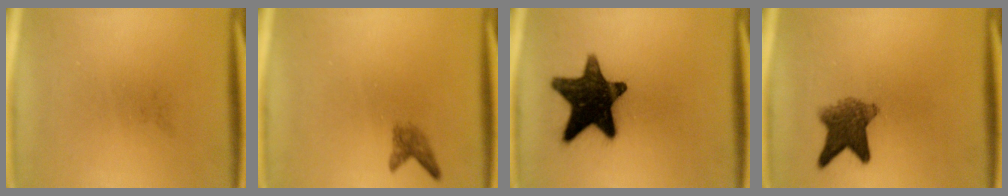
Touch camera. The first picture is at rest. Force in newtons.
{"total": 1.8}
{"total": 15.9}
{"total": 6.4}